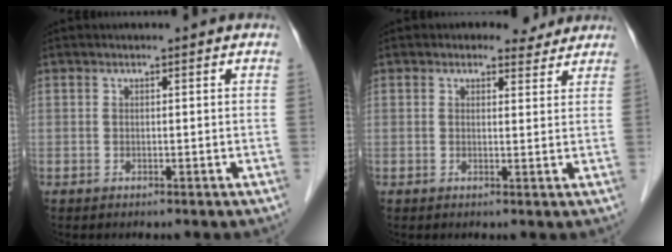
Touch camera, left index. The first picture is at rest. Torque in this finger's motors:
{"motor_torque": [0.61, -0.63, 0.15, 0.02]}